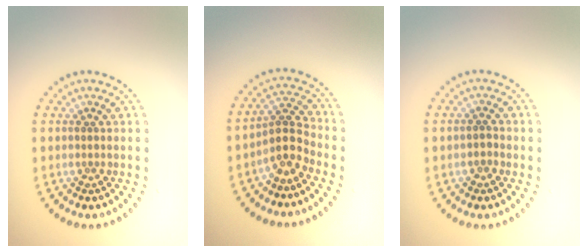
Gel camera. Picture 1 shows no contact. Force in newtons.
{"total": 2.9, "press": 2.2, "slide": 1.9}
{"total": 0.5, "press": 0.4, "slide": 0.3}